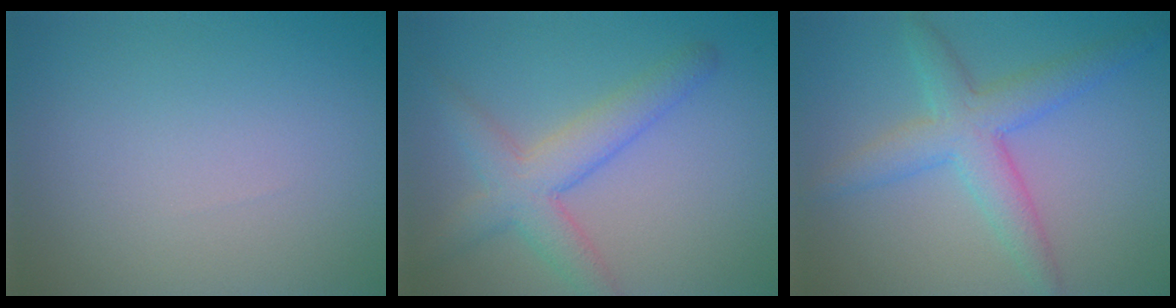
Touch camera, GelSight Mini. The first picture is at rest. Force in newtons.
{"total": 4.5, "press": 4.5, "slide": 0.2}
{"total": 4.6, "press": 4.6, "slide": 0.0}